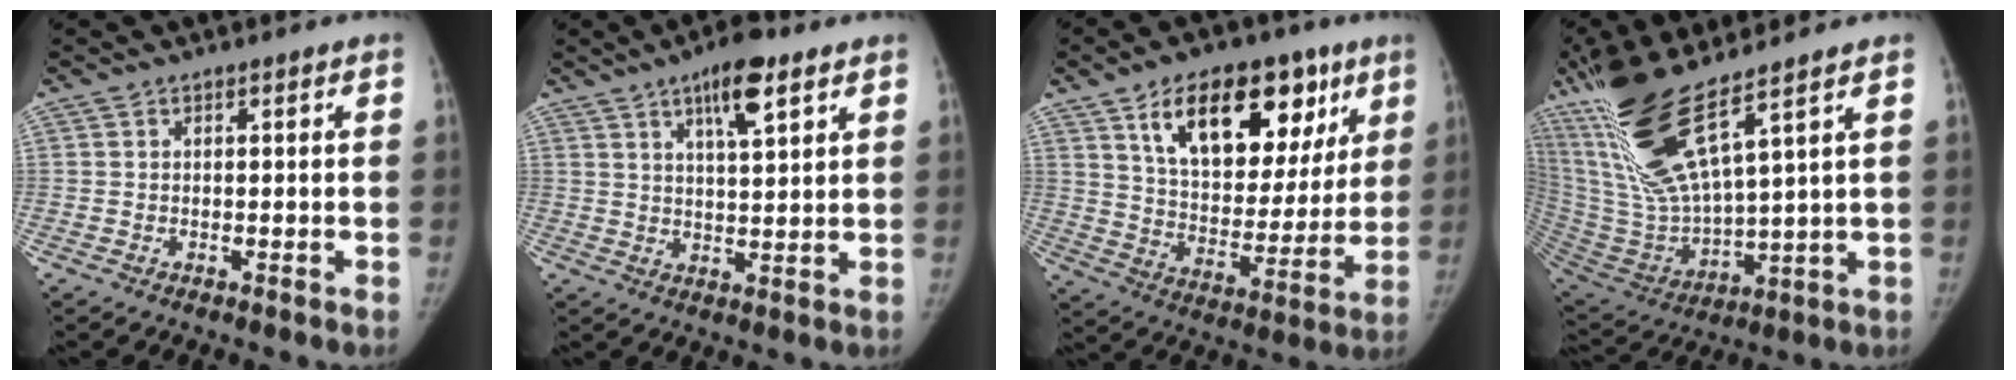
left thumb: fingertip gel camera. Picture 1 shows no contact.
{"total": 8.6, "force": [4.9, 2.5, 6.6], "torque": [-0.089, -0.028, 0.077]}
{"total": 22.8, "force": [11.4, 12.9, 15.1], "torque": [-0.171, -0.028, 0.183]}
{"total": 20.8, "force": [12.0, 3.9, 16.6], "torque": [-0.340, -0.057, 0.242]}